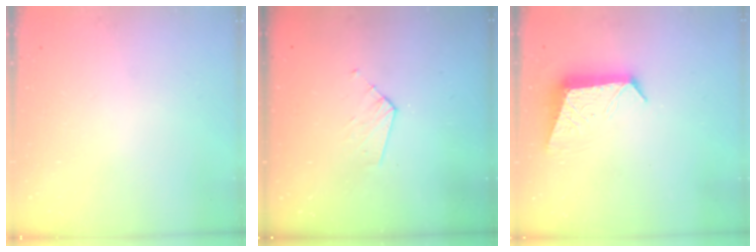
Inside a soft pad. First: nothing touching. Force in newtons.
{"total": 3.9, "press": 3.9, "slide": 0.4}
{"total": 9.8, "press": 9.8, "slide": 0.1}